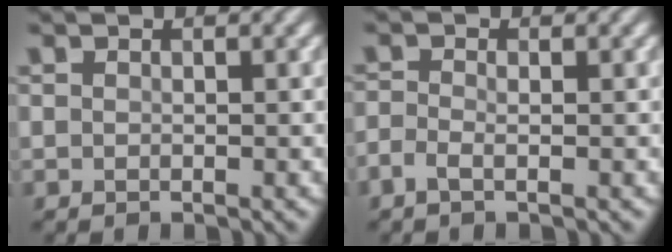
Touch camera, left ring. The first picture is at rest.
{"total": 1.2, "force": [-0.7, 0.5, 0.9], "torque": [-0.023, -0.002, -0.019]}